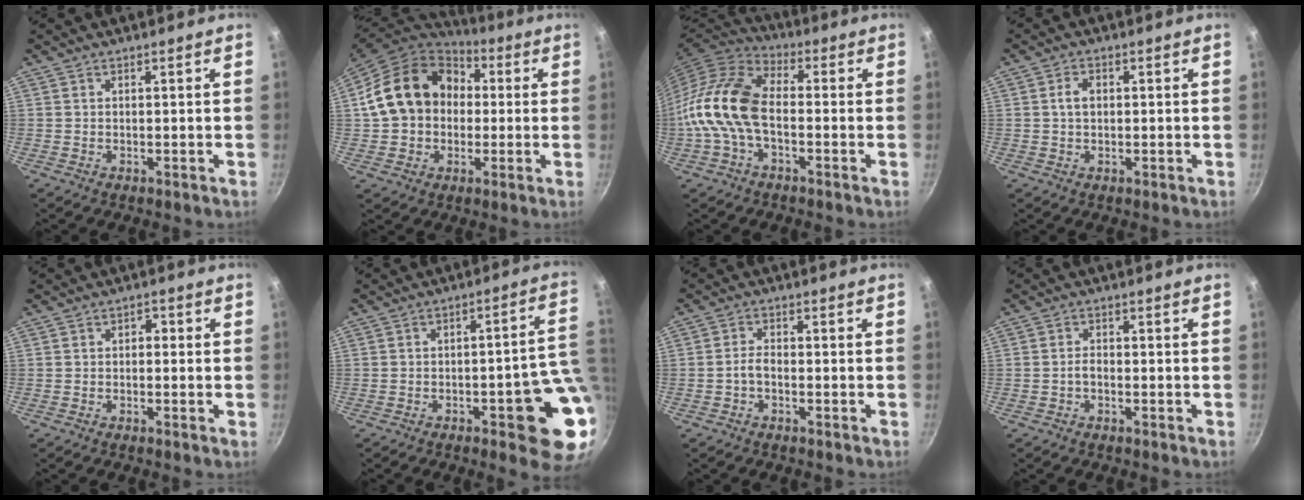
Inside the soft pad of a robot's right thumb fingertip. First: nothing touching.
{"total": 18.9, "force": [2.1, 15.3, 10.8], "torque": [-0.172, 0.043, 0.030]}
{"total": 12.7, "force": [-2.5, 7.4, 10.0], "torque": [-0.191, 0.037, -0.067]}
{"total": 2.6, "force": [0.2, 1.8, 1.9], "torque": [-0.025, 0.007, 0.003]}
{"total": 1.6, "force": [-0.3, 1.1, 1.2], "torque": [-0.020, 0.007, -0.008]}
{"total": 14.3, "force": [-3.2, 4.1, 13.3], "torque": [-0.122, 0.022, -0.039]}
{"total": 2.2, "force": [-1.2, 0.9, 1.5], "torque": [-0.030, 0.015, -0.027]}
{"total": 1.5, "force": [-0.8, 0.7, 1.0], "torque": [-0.016, 0.012, -0.016]}